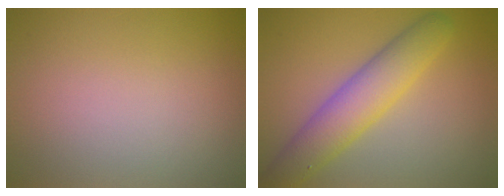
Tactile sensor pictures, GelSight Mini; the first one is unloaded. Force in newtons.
{"total": 5.7, "press": 5.7, "slide": 0.1}